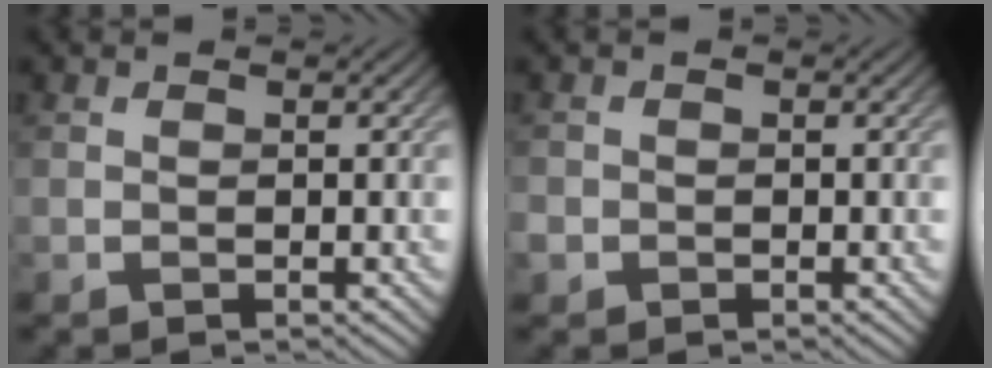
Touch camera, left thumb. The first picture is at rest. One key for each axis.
{"total": 1.4, "fx": -0.6, "fy": 1.3, "fz": 0.2, "tx": -0.002, "ty": -0.007, "tz": -0.014}